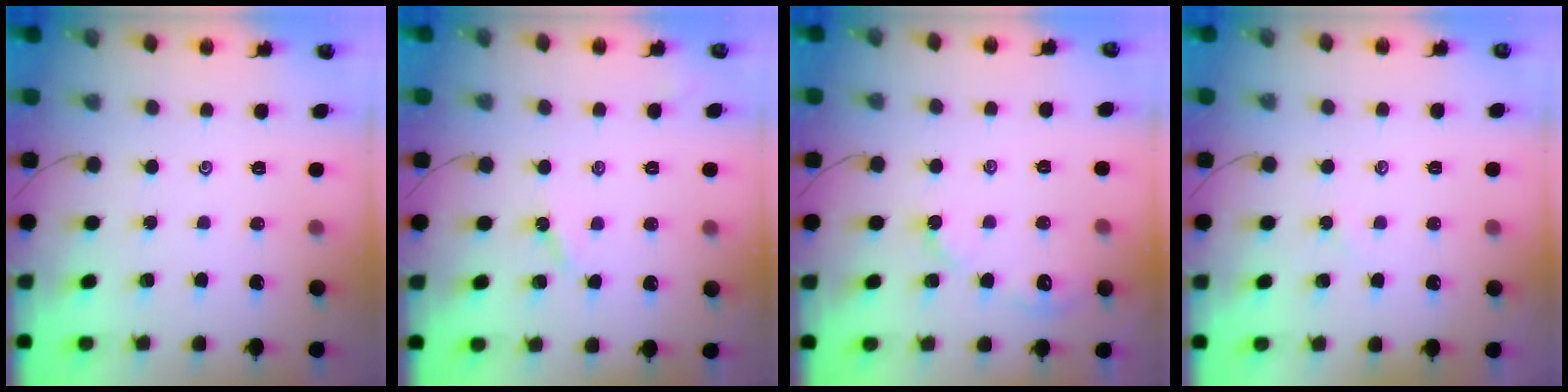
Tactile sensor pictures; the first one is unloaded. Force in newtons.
{"total": 3.0, "press": 2.9, "slide": 0.5}
{"total": 4.2, "press": 4.2, "slide": 0.4}
{"total": 1.7, "press": 1.7, "slide": 0.3}